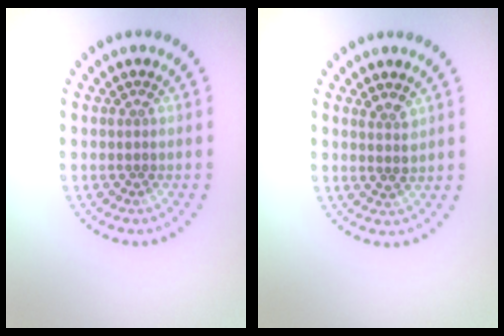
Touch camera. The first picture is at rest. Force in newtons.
{"total": 1.4, "press": 1.2, "slide": 0.6}